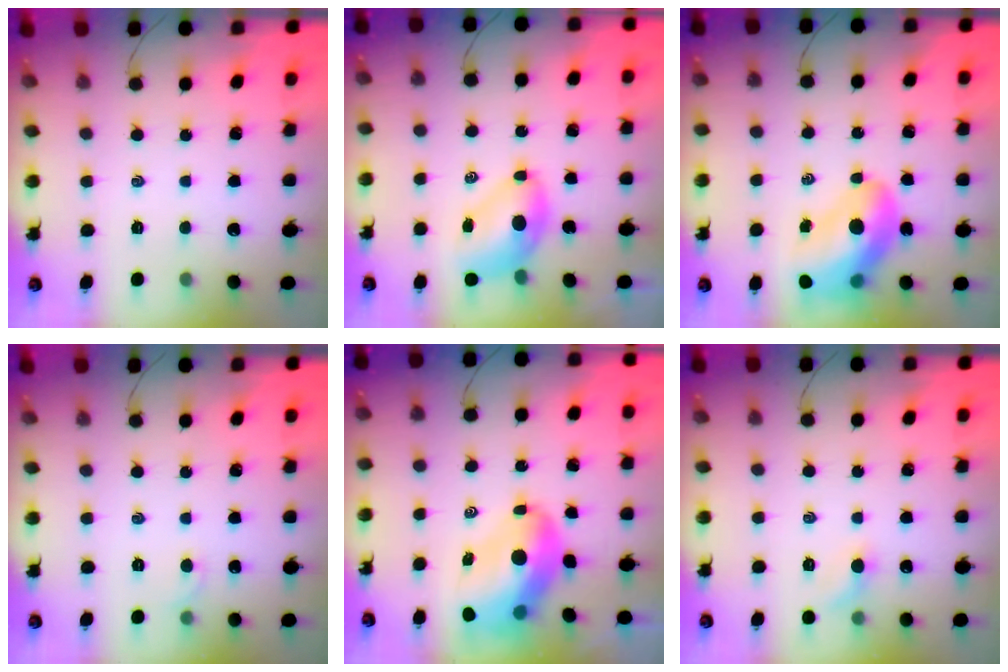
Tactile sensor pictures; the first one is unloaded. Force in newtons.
{"total": 6.8, "press": 6.7, "slide": 1.3}
{"total": 16.2, "press": 15.6, "slide": 4.5}
{"total": 2.7, "press": 2.5, "slide": 0.9}
{"total": 11.4, "press": 11.0, "slide": 3.1}
{"total": 4.9, "press": 4.6, "slide": 1.6}